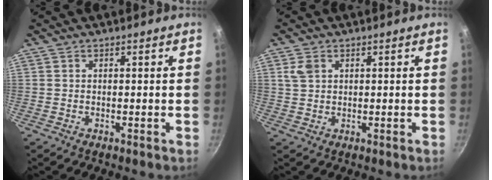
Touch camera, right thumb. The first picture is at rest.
{"total": 3.0, "force": [1.1, 2.3, 1.6], "torque": [-0.023, 0.000, 0.024]}